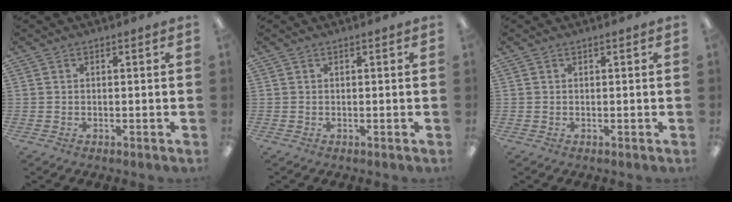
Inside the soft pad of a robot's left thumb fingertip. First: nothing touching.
{"total": 0.0}
{"total": 0.0}